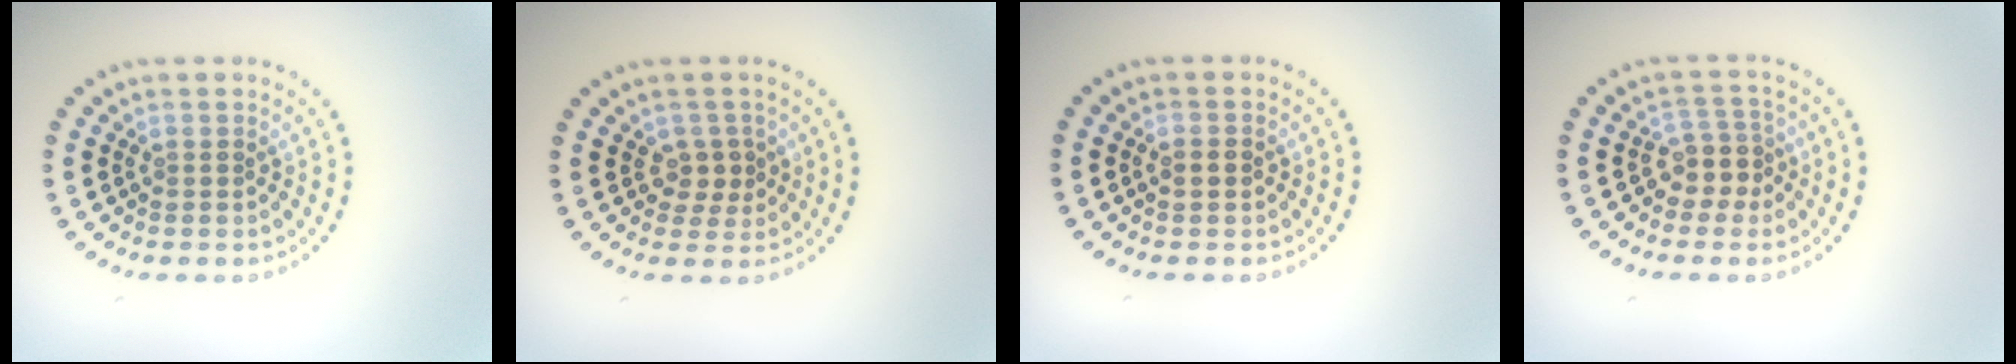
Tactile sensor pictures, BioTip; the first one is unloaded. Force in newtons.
{"total": 1.8, "press": 1.5, "slide": 1.0}
{"total": 1.5, "press": 1.5, "slide": 0.1}
{"total": 2.7, "press": 2.1, "slide": 1.6}